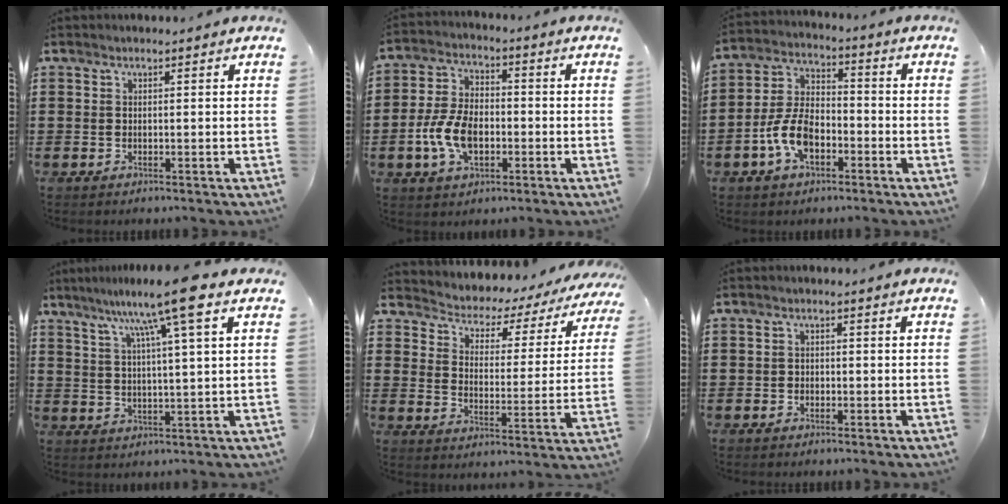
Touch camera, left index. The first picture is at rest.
{"total": 8.5, "force": [-2.4, 5.1, 6.5], "torque": [-0.160, 0.000, -0.052]}
{"total": 8.6, "force": [-3.6, 4.8, 6.1], "torque": [-0.150, 0.005, -0.074]}
{"total": 10.2, "force": [6.1, -0.5, 8.1], "torque": [-0.156, -0.012, 0.095]}
{"total": 2.9, "force": [2.7, 1.1, 0.2], "torque": [-0.026, -0.029, 0.035]}
{"total": 1.1, "force": [-0.8, 0.8, 0.2], "torque": [-0.008, 0.003, -0.019]}